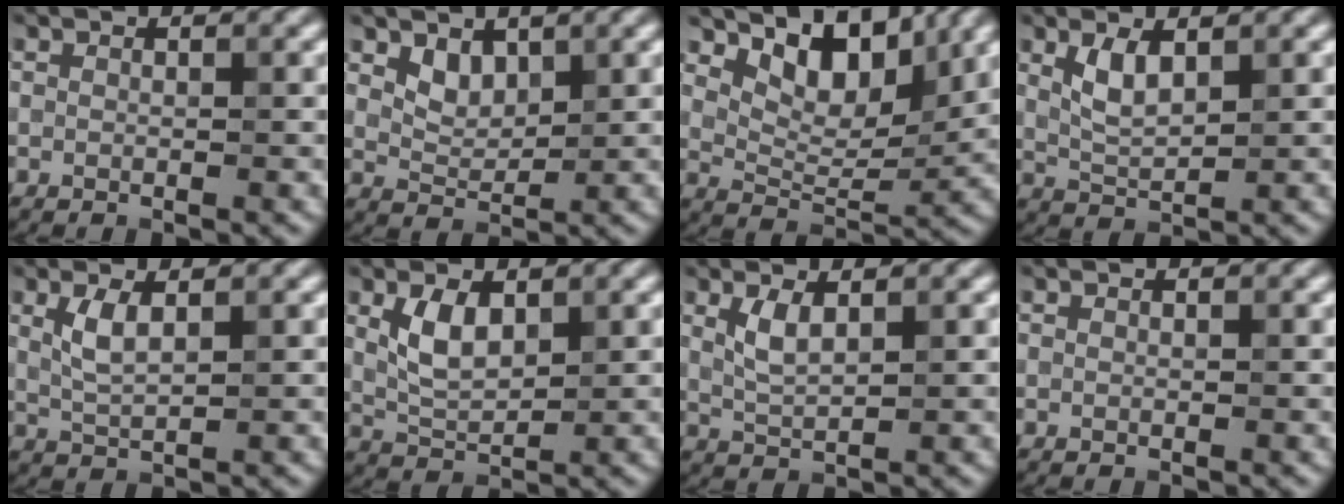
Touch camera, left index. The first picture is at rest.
{"total": 2.0, "force": [1.1, 1.2, 1.1], "torque": [-0.024, -0.010, 0.023]}
{"total": 6.5, "force": [4.0, 3.1, 4.1], "torque": [-0.065, -0.011, 0.060]}
{"total": 2.6, "force": [1.0, 0.9, 2.2], "torque": [-0.051, -0.006, 0.023]}
{"total": 2.3, "force": [0.7, 0.7, 2.1], "torque": [-0.050, -0.003, 0.016]}
{"total": 3.3, "force": [1.0, 1.6, 2.7], "torque": [-0.060, -0.004, 0.023]}
{"total": 2.1, "force": [0.8, 0.7, 1.8], "torque": [-0.044, -0.005, 0.019]}
{"total": 0.0}